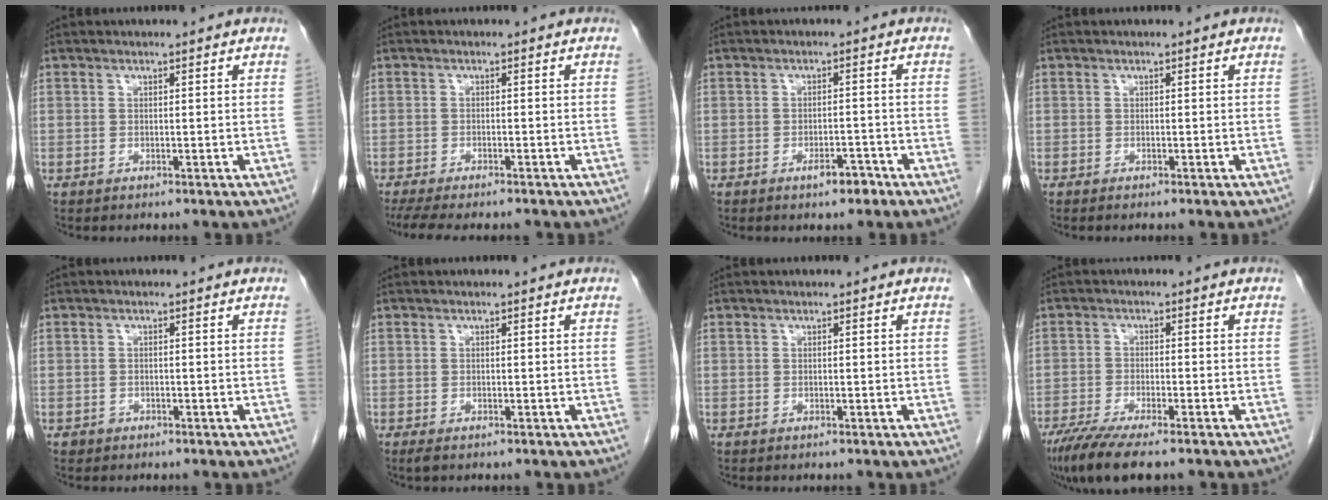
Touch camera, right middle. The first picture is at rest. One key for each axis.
{"total": 9.5, "fx": -8.0, "fy": 1.9, "fz": 4.6, "tx": -0.068, "ty": -0.011, "tz": -0.117}
{"total": 2.7, "fx": -1.8, "fy": 0.9, "fz": 1.8, "tx": -0.024, "ty": 0.002, "tz": -0.027}
{"total": 0.9, "fx": -0.8, "fy": 0.0, "fz": 0.5, "tx": -0.007, "ty": -0.001, "tz": -0.008}
{"total": 0.8, "fx": -0.5, "fy": 0.6, "fz": 0.0, "tx": -0.002, "ty": 0.004, "tz": -0.009}
{"total": 0.9, "fx": -0.6, "fy": 0.3, "fz": 0.6, "tx": -0.010, "ty": -0.002, "tz": -0.007}
{"total": 0.0}
{"total": 9.0, "fx": -6.8, "fy": 1.3, "fz": 5.7, "tx": -0.094, "ty": -0.021, "tz": -0.113}